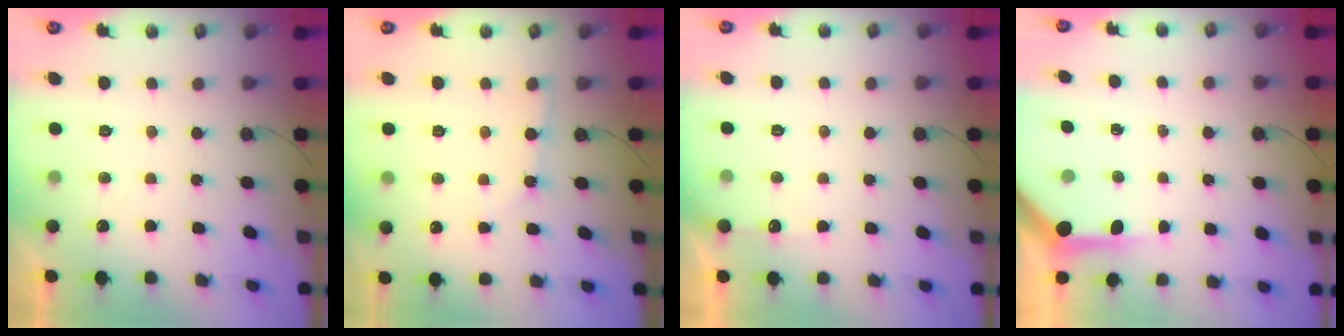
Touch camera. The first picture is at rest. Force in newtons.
{"total": 1.5, "press": 1.5, "slide": 0.2}
{"total": 4.5, "press": 4.5, "slide": 0.5}
{"total": 4.9, "press": 4.9, "slide": 0.3}